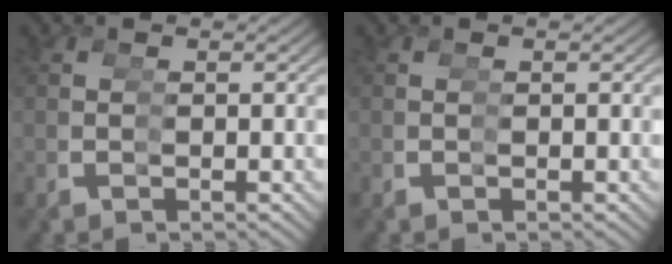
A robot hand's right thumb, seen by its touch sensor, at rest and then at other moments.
{"total": 0.0}